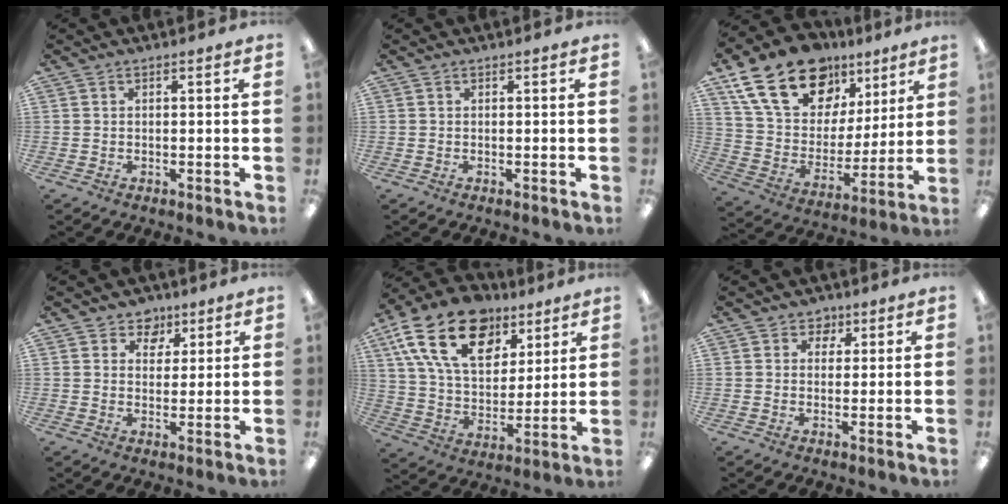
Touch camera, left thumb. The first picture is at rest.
{"total": 0.0}
{"total": 22.4, "force": [13.4, 13.9, 11.3], "torque": [-0.201, -0.062, 0.247]}
{"total": 5.2, "force": [3.2, 4.0, 1.0], "torque": [-0.005, -0.014, 0.053]}
{"total": 21.6, "force": [11.8, 12.9, 12.7], "torque": [-0.234, -0.047, 0.213]}
{"total": 3.2, "force": [1.6, 2.7, 0.7], "torque": [-0.006, 0.000, 0.026]}